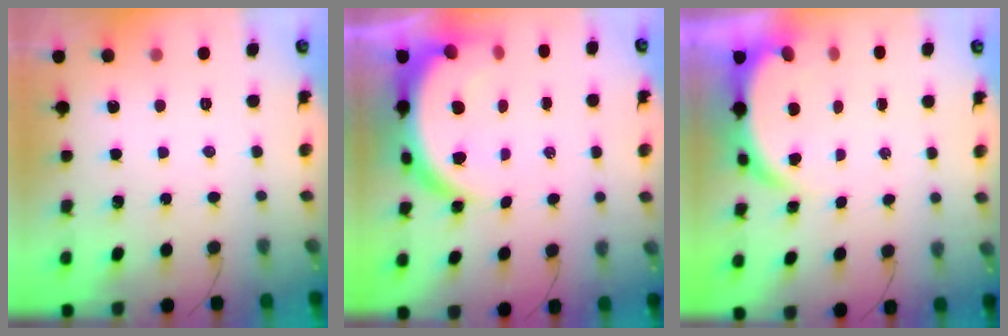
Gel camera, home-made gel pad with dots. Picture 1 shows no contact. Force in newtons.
{"total": 10.4, "press": 10.3, "slide": 1.2}
{"total": 4.9, "press": 4.8, "slide": 0.9}